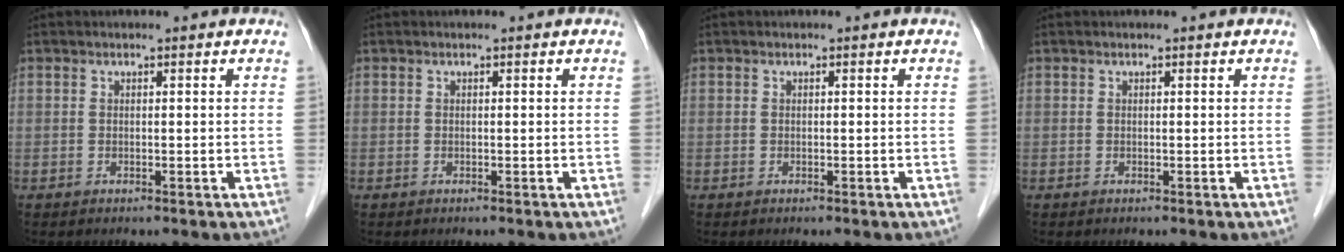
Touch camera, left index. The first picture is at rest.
{"total": 0.0}
{"total": 0.0}
{"total": 0.0}